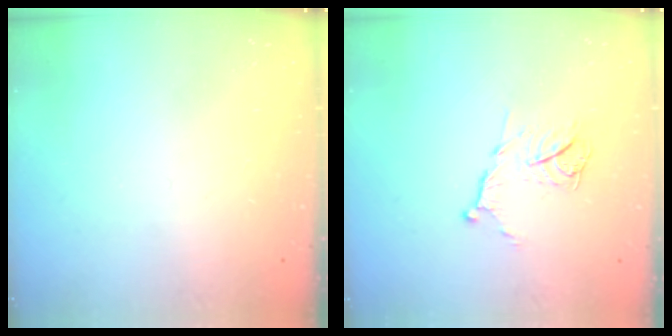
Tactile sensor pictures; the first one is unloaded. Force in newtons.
{"total": 11.8, "press": 11.8, "slide": 0.8}